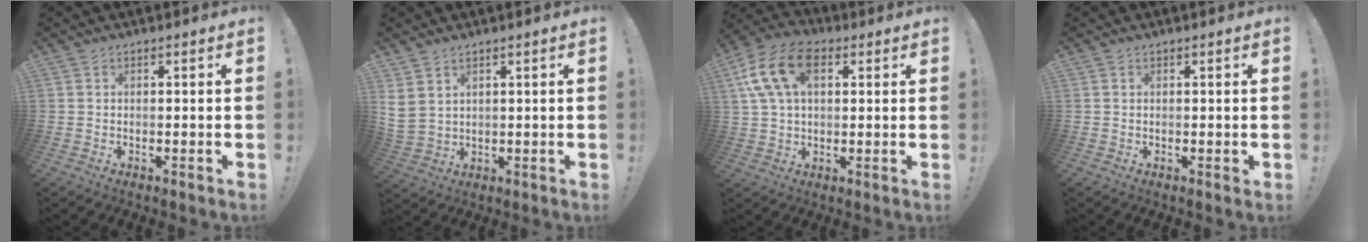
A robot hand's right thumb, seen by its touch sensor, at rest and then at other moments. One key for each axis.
{"total": 4.9, "fx": 2.8, "fy": 3.3, "fz": 2.4, "tx": -0.052, "ty": -0.012, "tz": 0.056}
{"total": 15.5, "fx": 5.3, "fy": 9.8, "fz": 10.8, "tx": -0.209, "ty": -0.002, "tz": 0.099}
{"total": 0.5, "fx": 0.3, "fy": 0.2, "fz": 0.3, "tx": -0.006, "ty": 0.001, "tz": 0.005}